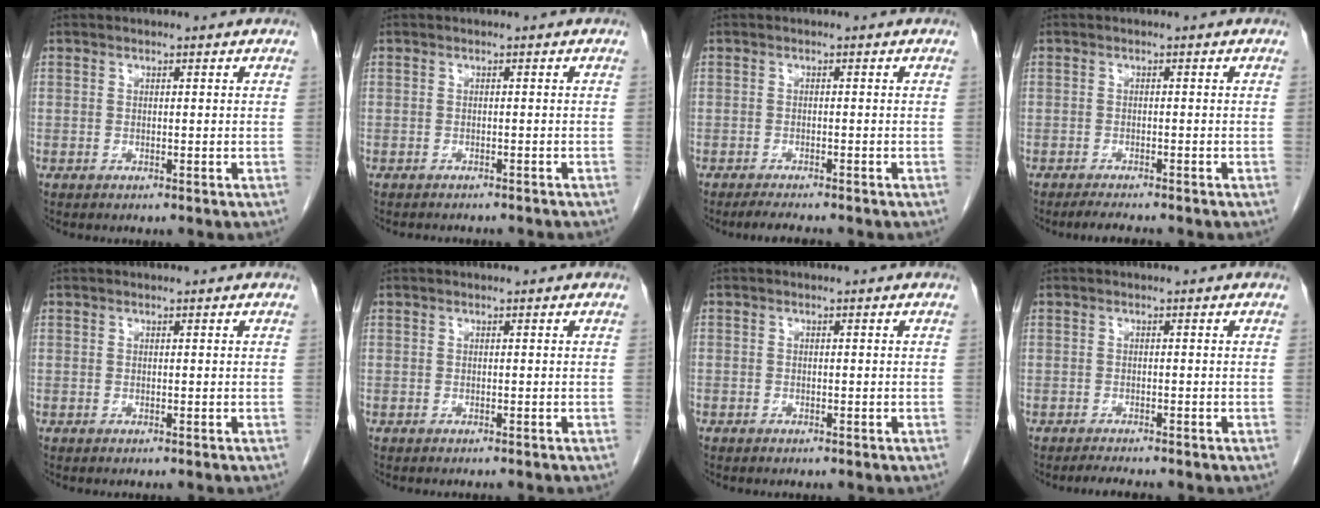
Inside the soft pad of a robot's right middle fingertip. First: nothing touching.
{"total": 6.0, "force": [-5.4, 1.2, 2.2], "torque": [-0.028, -0.006, -0.060]}
{"total": 3.9, "force": [-3.4, 0.1, 1.8], "torque": [-0.032, -0.012, -0.052]}
{"total": 3.6, "force": [-3.2, 0.0, 1.7], "torque": [-0.030, -0.012, -0.050]}
{"total": 1.4, "force": [-1.3, 0.0, 0.7], "torque": [-0.008, 0.003, -0.013]}
{"total": 3.3, "force": [-3.0, 0.0, 1.3], "torque": [-0.015, -0.006, -0.036]}
{"total": 0.7, "force": [-0.6, 0.4, 0.1], "torque": [-0.008, 0.004, -0.011]}
{"total": 2.8, "force": [-2.6, -0.1, 1.0], "torque": [-0.021, -0.010, -0.038]}